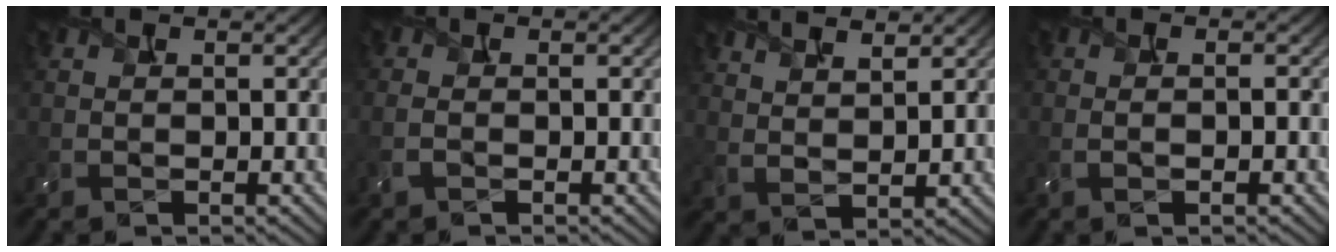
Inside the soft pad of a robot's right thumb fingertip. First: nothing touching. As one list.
[{"total": 1.6, "force": [-0.7, 0.8, 1.2], "torque": [-0.037, -0.002, -0.022]}, {"total": 5.2, "force": [4.1, 1.3, 2.9], "torque": [-0.053, 0.003, 0.070]}, {"total": 1.8, "force": [-0.3, 0.4, 1.7], "torque": [-0.020, -0.001, -0.010]}]